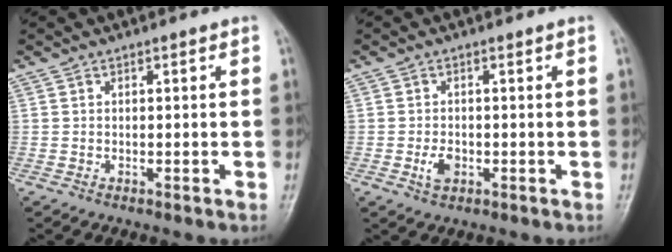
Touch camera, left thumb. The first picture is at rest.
{"total": 2.7, "force": [-0.7, 1.8, 1.8], "torque": [-0.031, 0.000, -0.011]}